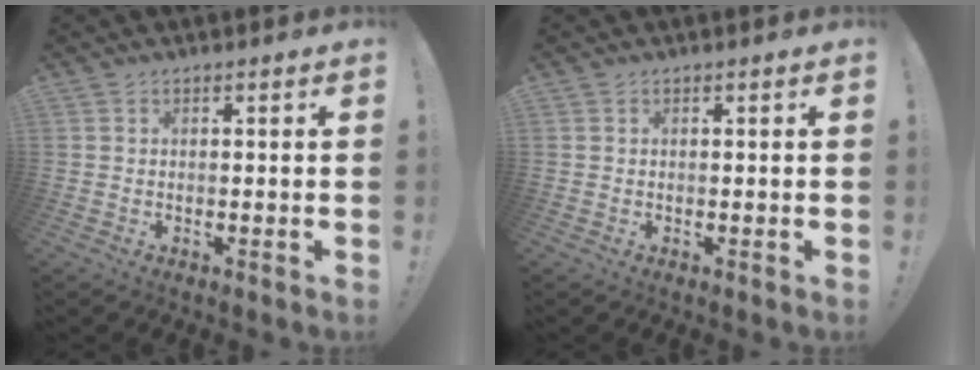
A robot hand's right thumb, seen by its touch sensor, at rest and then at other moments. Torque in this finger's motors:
{"motor_torque": [-0.21, -0.04, -0.20, 0.08, -0.01]}